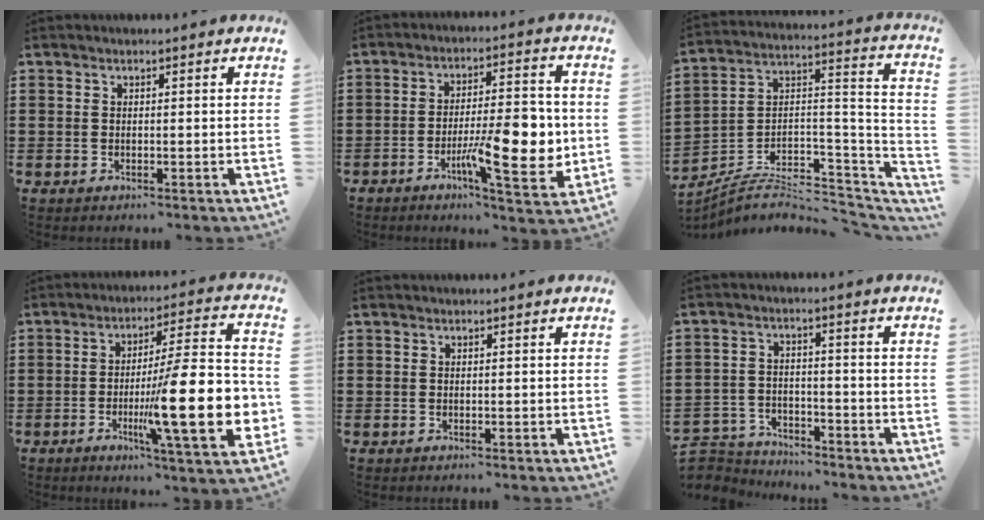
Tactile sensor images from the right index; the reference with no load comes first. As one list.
[{"total": 13.0, "force": [-2.9, 4.4, 11.9], "torque": [-0.165, -0.002, -0.045]}, {"total": 5.5, "force": [-4.1, 2.5, 2.6], "torque": [-0.047, -0.008, -0.080]}, {"total": 19.3, "force": [-4.8, 3.8, 18.3], "torque": [-0.294, -0.009, -0.074]}, {"total": 0.0}, {"total": 4.6, "force": [-4.4, 1.0, -0.1], "torque": [-0.020, 0.002, -0.098]}]